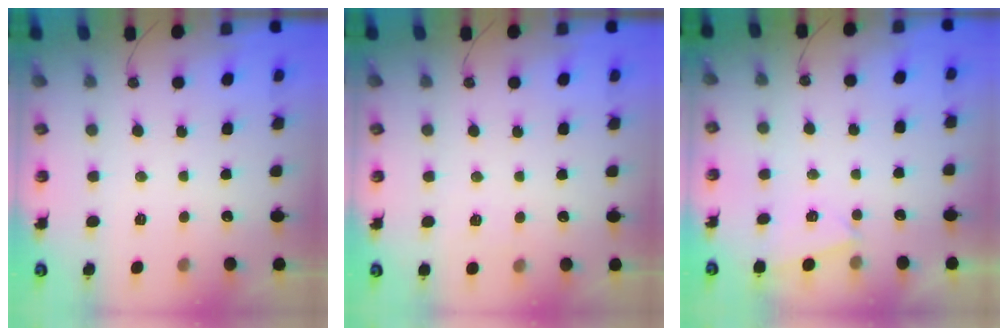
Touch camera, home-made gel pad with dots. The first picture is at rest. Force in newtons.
{"total": 2.5, "press": 2.4, "slide": 0.4}
{"total": 2.8, "press": 1.6, "slide": 2.3}